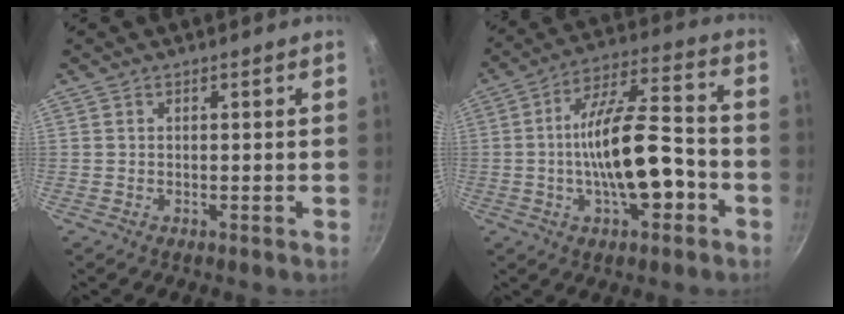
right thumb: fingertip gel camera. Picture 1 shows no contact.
{"total": 16.8, "force": [-4.3, 6.6, 14.9], "torque": [-0.228, 0.045, -0.076]}